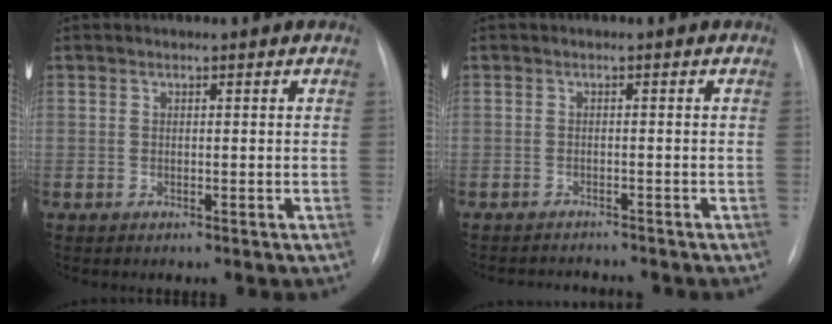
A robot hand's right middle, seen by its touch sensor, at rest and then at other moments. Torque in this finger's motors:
{"motor_torque": [0.28, -0.29, 0.04, -0.01]}